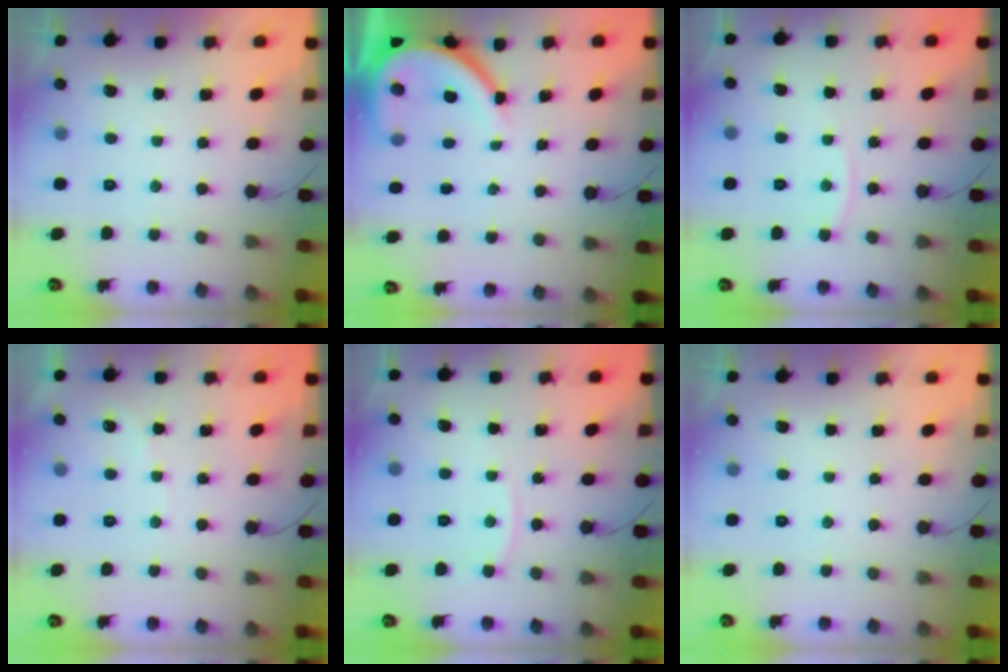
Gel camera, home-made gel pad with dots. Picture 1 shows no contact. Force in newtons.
{"total": 11.2, "press": 11.1, "slide": 1.4}
{"total": 4.2, "press": 4.1, "slide": 0.6}
{"total": 2.8, "press": 2.8, "slide": 0.5}
{"total": 4.2, "press": 4.1, "slide": 0.6}
{"total": 0.0}